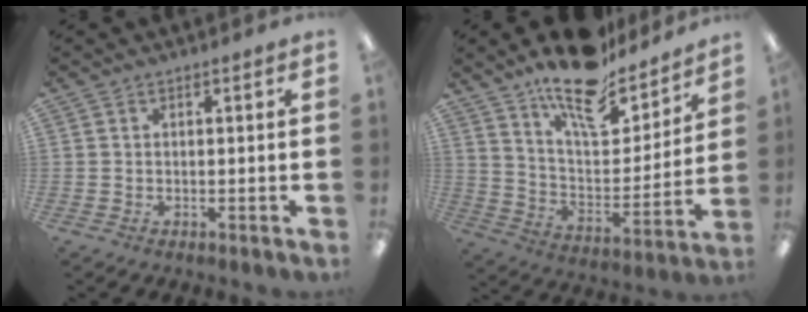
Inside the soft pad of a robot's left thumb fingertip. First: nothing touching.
{"total": 17.7, "force": [14.4, 6.2, 8.3], "torque": [-0.145, -0.103, 0.250]}